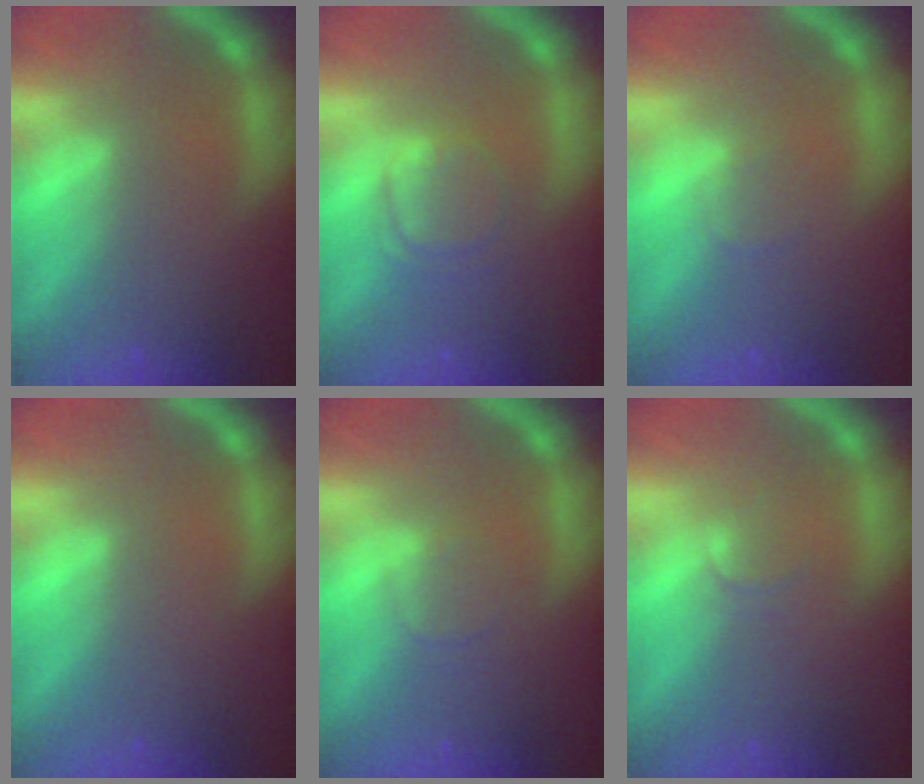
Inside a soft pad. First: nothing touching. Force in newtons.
{"total": 3.0}
{"total": 1.0}
{"total": 0.0}
{"total": 1.4}
{"total": 1.0}